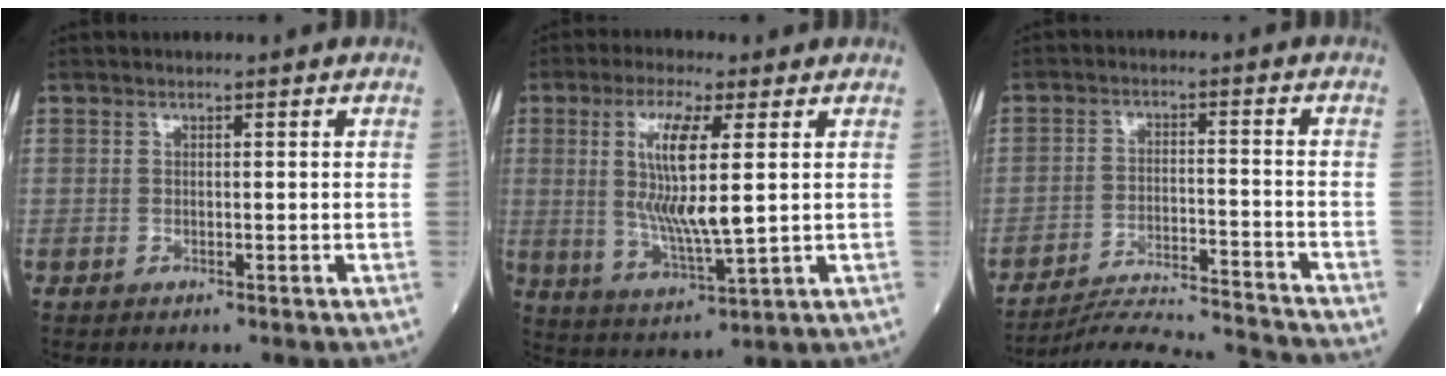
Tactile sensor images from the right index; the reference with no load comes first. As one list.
[{"total": 10.2, "force": [1.9, 1.1, 10.0], "torque": [-0.205, -0.013, 0.037]}, {"total": 14.6, "force": [-14.3, -1.5, 2.6], "torque": [-0.035, -0.007, -0.219]}]